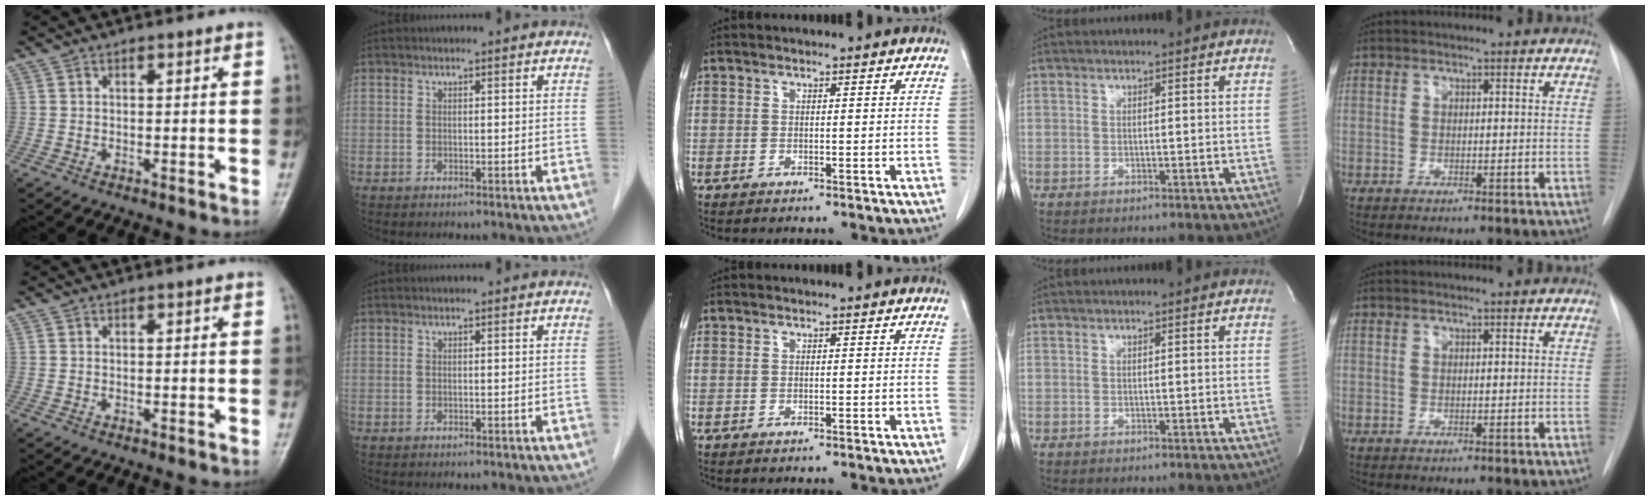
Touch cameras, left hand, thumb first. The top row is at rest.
{}